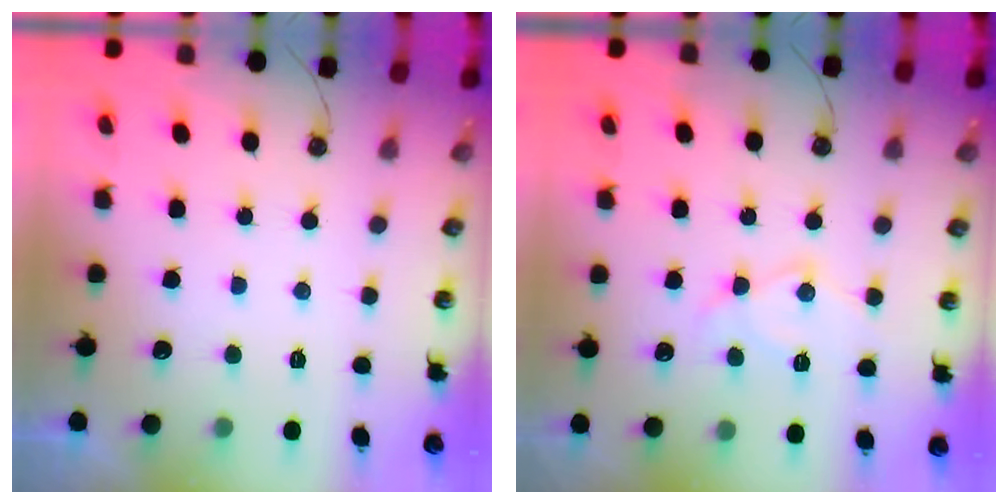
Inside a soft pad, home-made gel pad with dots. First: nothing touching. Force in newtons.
{"total": 11.0, "press": 11.0, "slide": 0.9}